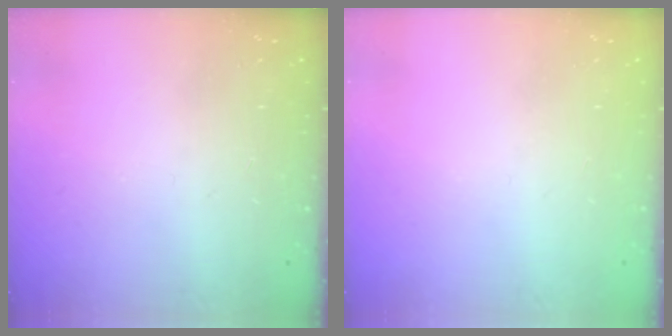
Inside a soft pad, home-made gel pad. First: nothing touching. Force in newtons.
{"total": 0.0}